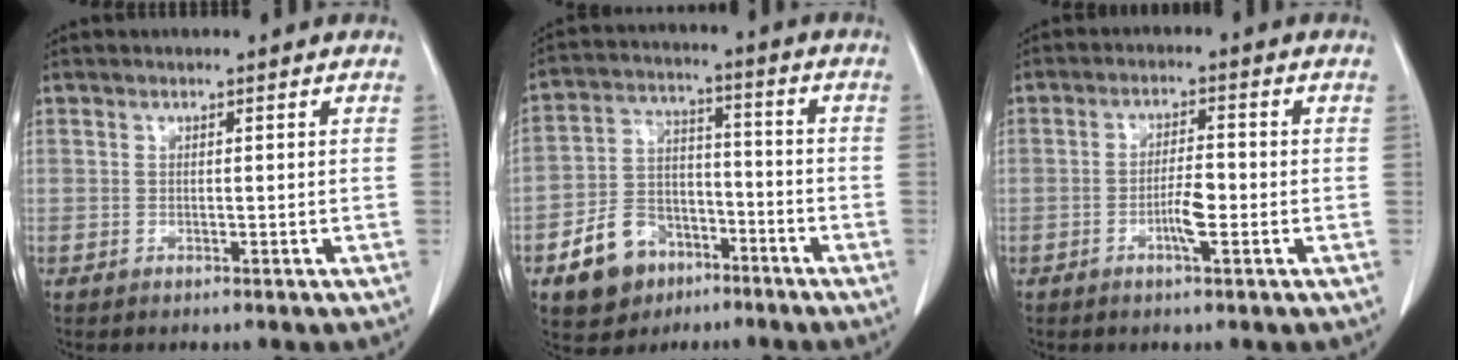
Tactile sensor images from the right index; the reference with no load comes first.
{"total": 10.5, "force": [-5.7, 7.5, 4.5], "torque": [-0.094, 0.023, -0.093]}
{"total": 4.0, "force": [-1.4, 0.6, 3.7], "torque": [-0.068, 0.000, -0.025]}